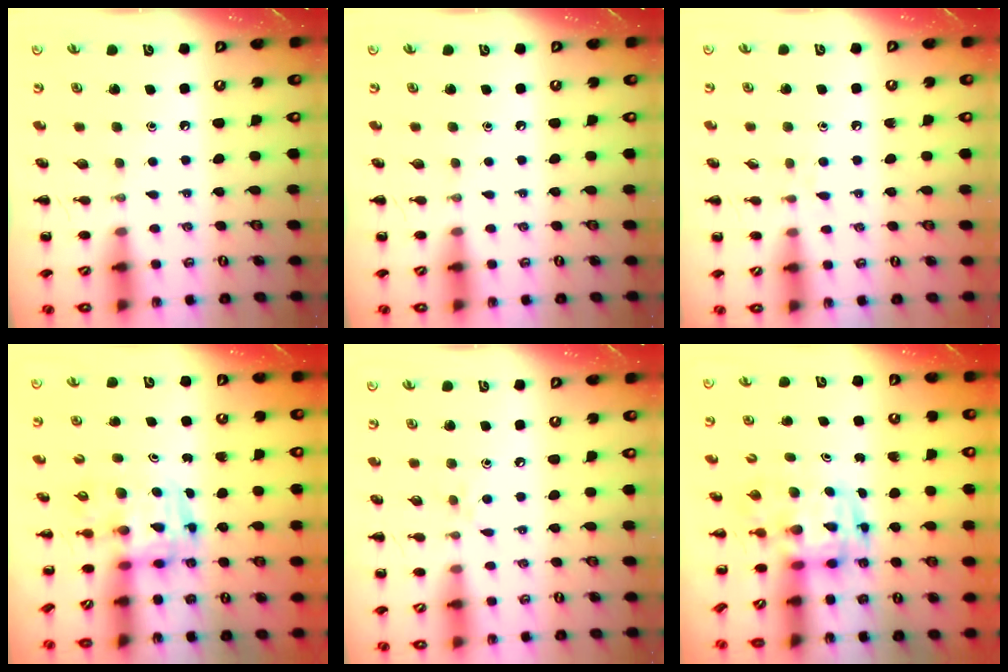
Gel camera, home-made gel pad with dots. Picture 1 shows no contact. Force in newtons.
{"total": 0.0}
{"total": 3.6, "press": 3.3, "slide": 1.4}
{"total": 3.6, "press": 3.6, "slide": 0.6}
{"total": 3.5, "press": 3.2, "slide": 1.5}
{"total": 2.9, "press": 2.9, "slide": 0.6}